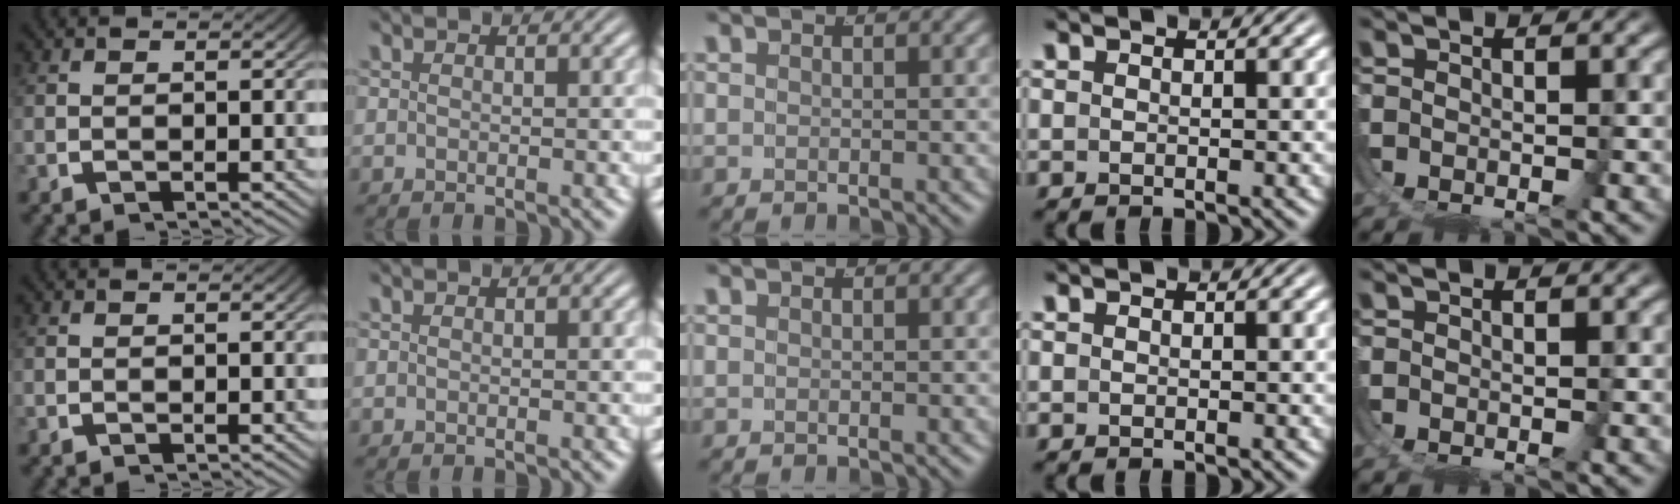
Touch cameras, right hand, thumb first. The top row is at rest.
{}